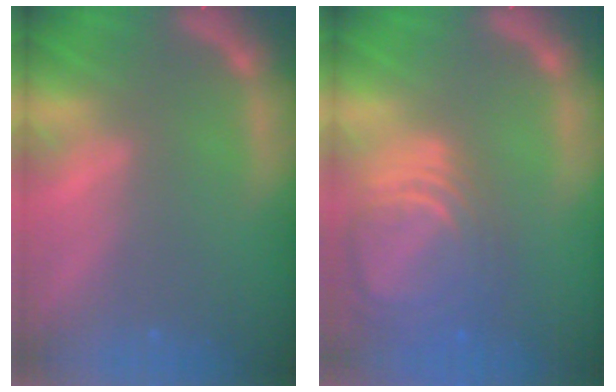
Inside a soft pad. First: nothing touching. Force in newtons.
{"total": 9.5}